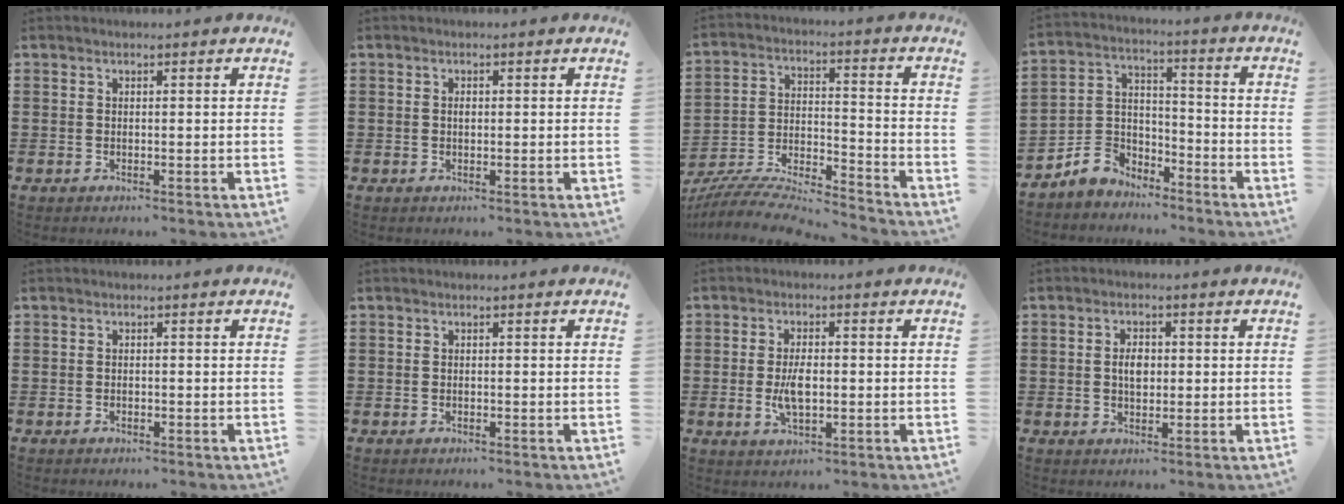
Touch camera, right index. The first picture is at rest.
{"total": 0.8, "force": [0.0, 0.4, 0.7], "torque": [-0.014, 0.000, 0.000]}
{"total": 7.5, "force": [-7.1, 0.8, 2.3], "torque": [-0.045, 0.000, -0.141]}
{"total": 6.0, "force": [-5.0, 3.2, 0.7], "torque": [-0.037, 0.018, -0.105]}
{"total": 0.5, "force": [-0.4, 0.4, 0.1], "torque": [-0.003, 0.001, -0.008]}
{"total": 0.0}
{"total": 4.8, "force": [-0.6, 2.2, 4.2], "torque": [-0.090, -0.001, -0.013]}
{"total": 3.1, "force": [0.1, 1.8, 2.5], "torque": [-0.042, 0.004, 0.000]}